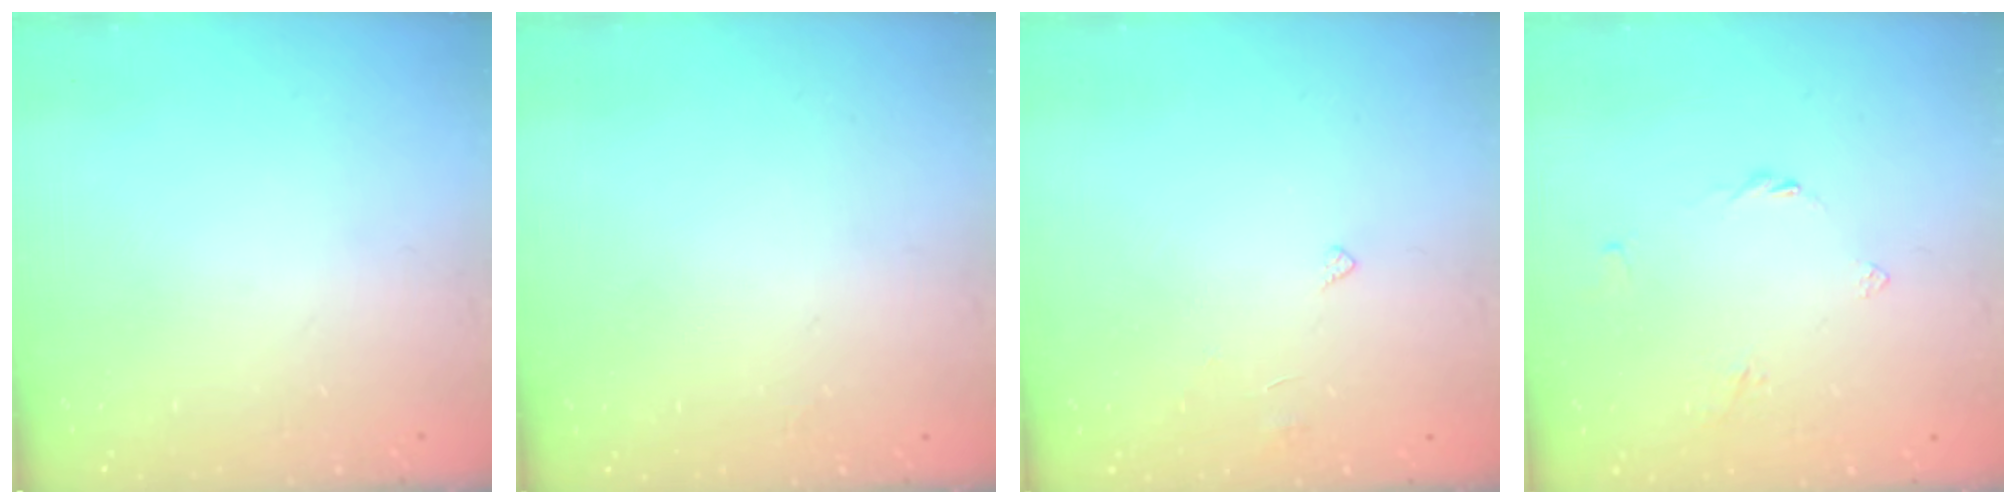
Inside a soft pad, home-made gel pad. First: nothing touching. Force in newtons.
{"total": 2.1, "press": 2.1, "slide": 0.2}
{"total": 3.7, "press": 3.7, "slide": 0.2}
{"total": 2.4, "press": 2.4, "slide": 0.5}